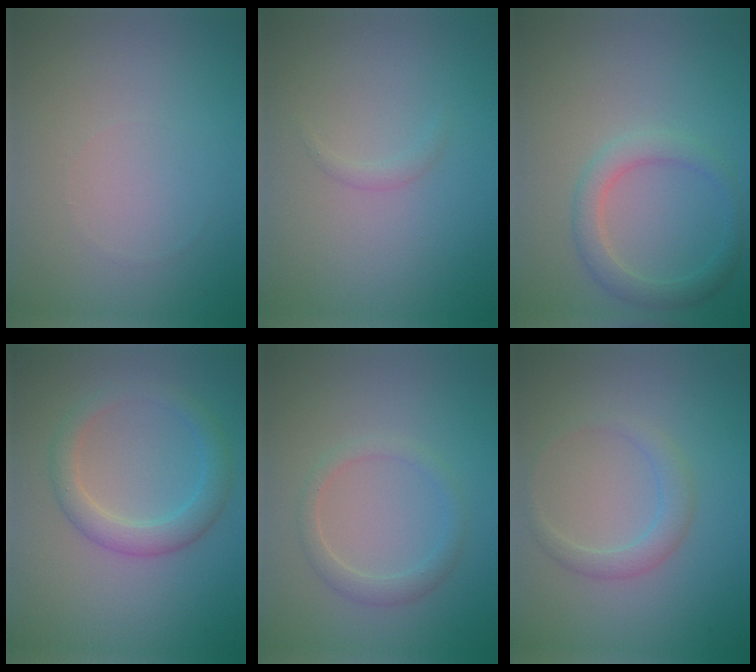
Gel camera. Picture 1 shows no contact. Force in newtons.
{"total": 0.6, "press": 0.6, "slide": 0.0}
{"total": 2.6, "press": 2.6, "slide": 0.2}
{"total": 3.3, "press": 3.3, "slide": 0.1}
{"total": 1.8, "press": 1.8, "slide": 0.1}
{"total": 1.8, "press": 1.8, "slide": 0.2}